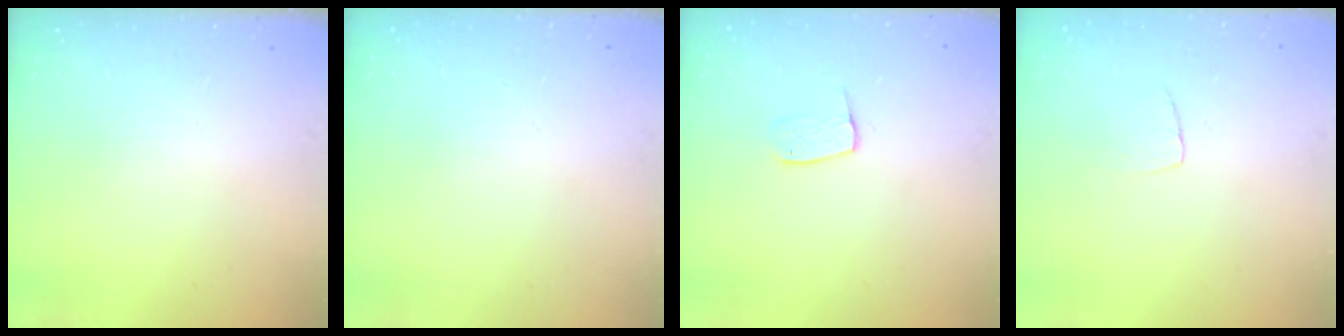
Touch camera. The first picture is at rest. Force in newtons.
{"total": 0.0}
{"total": 6.1, "press": 6.1, "slide": 0.3}
{"total": 3.3, "press": 3.3, "slide": 0.2}